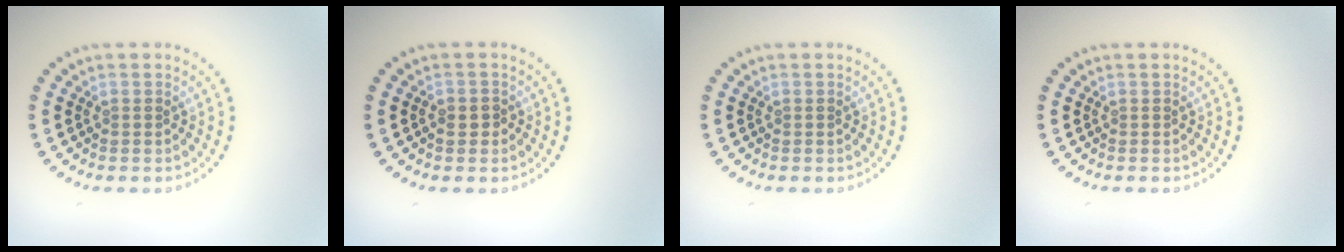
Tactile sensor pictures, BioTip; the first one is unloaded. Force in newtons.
{"total": 0.8, "press": 0.7, "slide": 0.4}
{"total": 0.0}
{"total": 0.0}